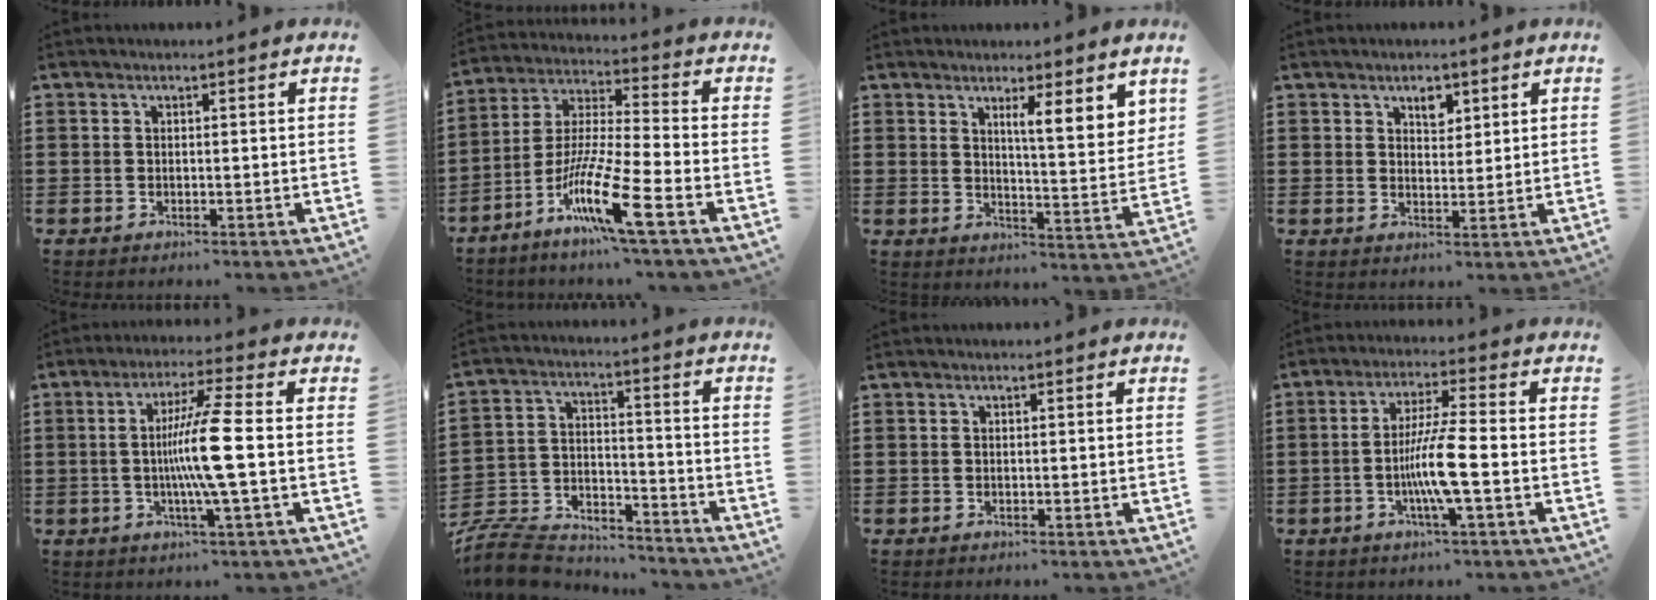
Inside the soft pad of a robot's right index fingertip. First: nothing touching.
{"total": 11.9, "force": [-6.8, 0.7, 9.7], "torque": [-0.207, -0.012, -0.136]}
{"total": 5.3, "force": [3.6, 0.4, 3.9], "torque": [-0.061, -0.022, 0.054]}
{"total": 3.0, "force": [2.0, 1.6, 1.5], "torque": [-0.020, -0.002, 0.032]}
{"total": 9.7, "force": [-0.8, -0.3, 9.6], "torque": [-0.190, -0.015, -0.027]}
{"total": 8.2, "force": [-7.9, 2.1, 1.3], "torque": [-0.035, 0.015, -0.158]}
{"total": 0.0}
{"total": 8.0, "force": [-2.1, 0.3, 7.7], "torque": [-0.151, -0.013, -0.045]}